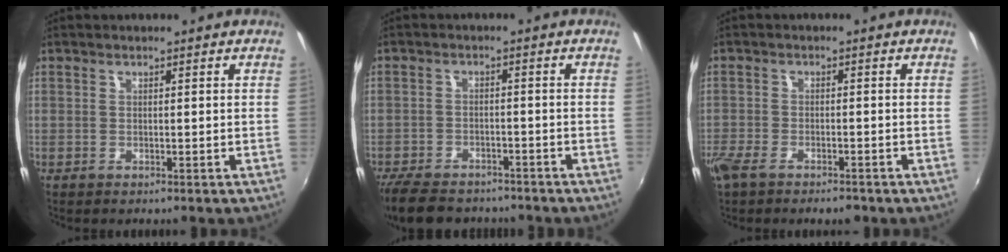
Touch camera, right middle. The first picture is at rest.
{"total": 11.1, "force": [-9.1, 4.7, 4.3], "torque": [-0.110, -0.009, -0.143]}
{"total": 7.5, "force": [-5.4, 3.1, 4.2], "torque": [-0.110, -0.023, -0.100]}